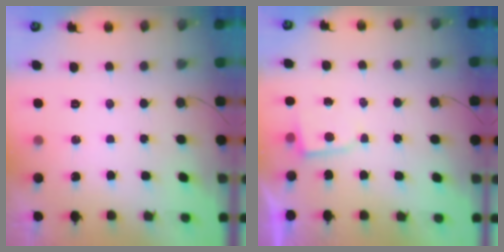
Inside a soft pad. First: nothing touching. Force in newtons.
{"total": 2.1, "press": 2.1, "slide": 0.3}